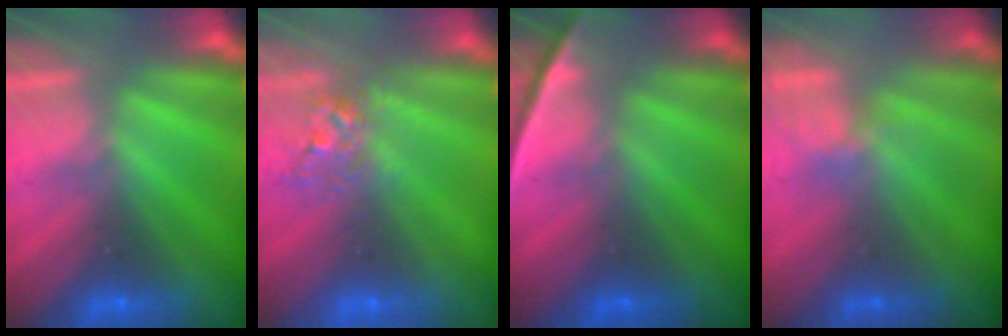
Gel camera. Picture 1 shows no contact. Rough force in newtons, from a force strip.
{"total": 2.7}
{"total": 2.3}
{"total": 1.9}